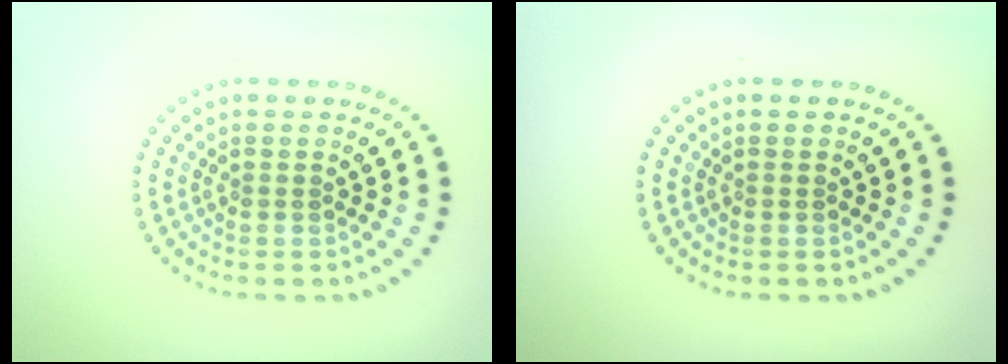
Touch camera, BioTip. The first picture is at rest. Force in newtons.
{"total": 0.0}